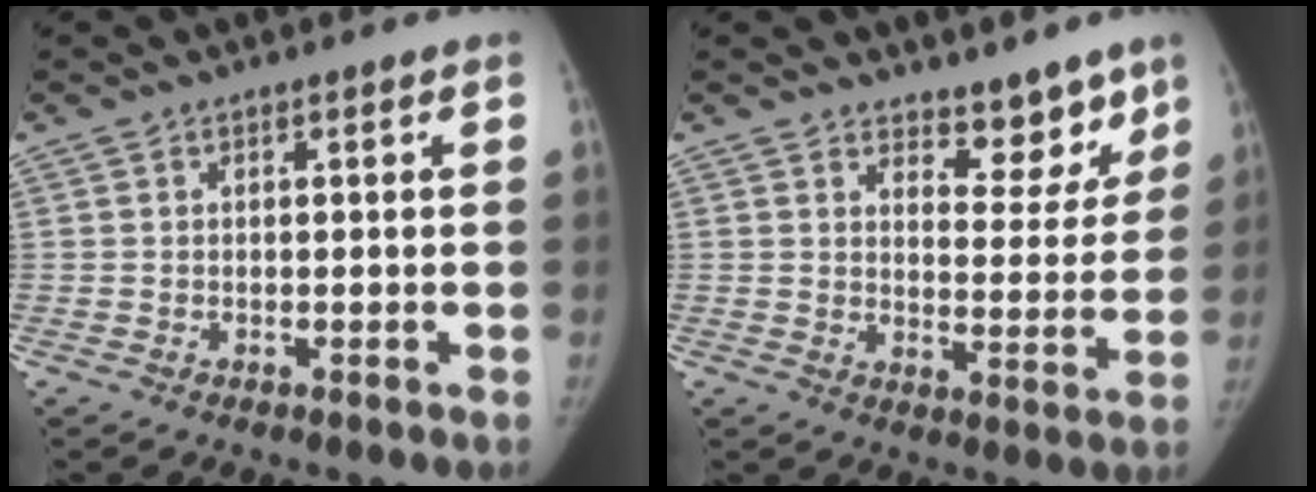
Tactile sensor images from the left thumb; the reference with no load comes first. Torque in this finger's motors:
{"motor_torque": [0.08, 0.09, 0.01, 0.33, -0.01]}